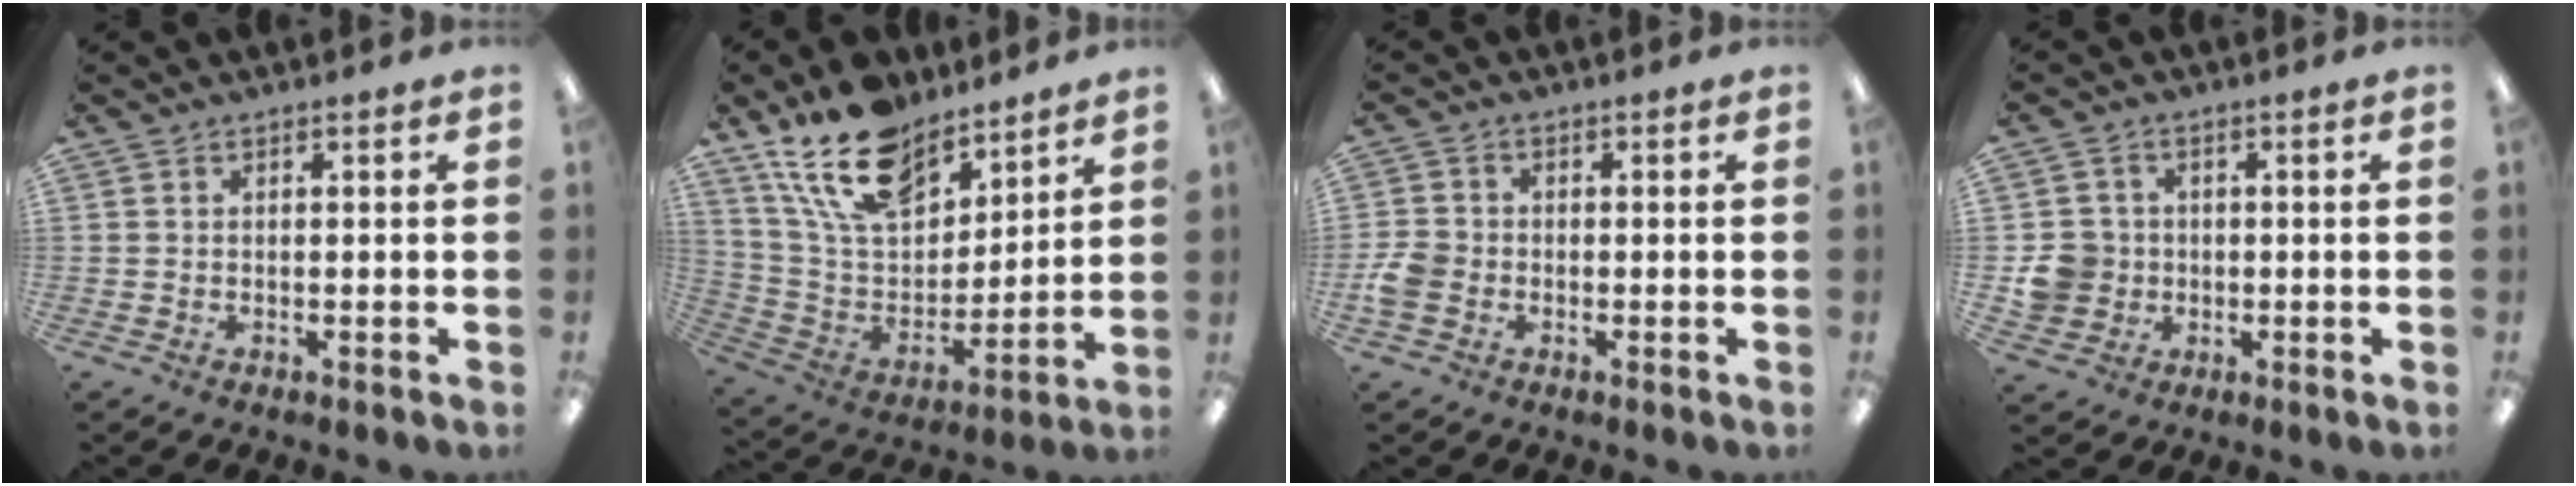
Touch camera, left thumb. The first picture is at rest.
{"total": 18.7, "force": [13.3, 9.8, 8.8], "torque": [-0.178, -0.066, 0.245]}
{"total": 5.0, "force": [-1.5, 4.1, 2.5], "torque": [-0.051, 0.010, -0.027]}
{"total": 7.1, "force": [-0.3, 6.8, 2.2], "torque": [-0.049, 0.015, -0.003]}